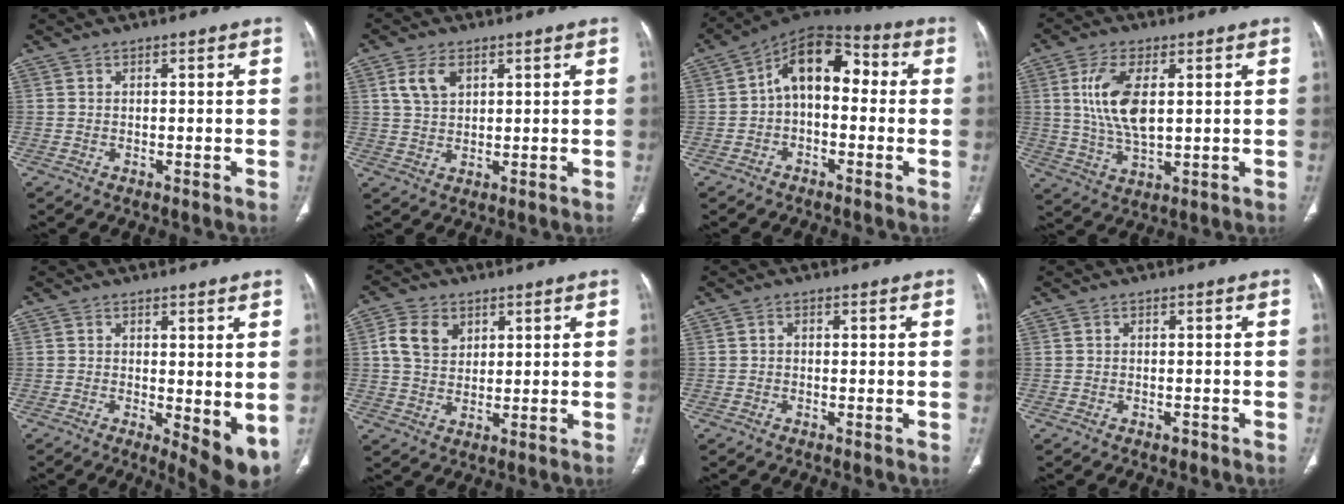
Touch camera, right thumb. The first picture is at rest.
{"total": 5.6, "force": [2.3, 3.5, 3.7], "torque": [-0.065, -0.005, 0.048]}
{"total": 11.8, "force": [0.2, 7.6, 9.1], "torque": [-0.106, 0.043, -0.015]}
{"total": 11.1, "force": [2.2, 5.4, 9.5], "torque": [-0.190, -0.010, 0.046]}
{"total": 7.4, "force": [-0.6, 2.7, 6.8], "torque": [-0.089, -0.020, -0.004]}
{"total": 7.0, "force": [2.5, 5.2, 3.9], "torque": [-0.059, -0.004, 0.046]}
{"total": 0.7, "force": [-0.1, 0.6, 0.5], "torque": [-0.004, 0.002, -0.007]}
{"total": 0.9, "force": [-0.6, 0.5, 0.3], "torque": [-0.003, 0.001, -0.011]}